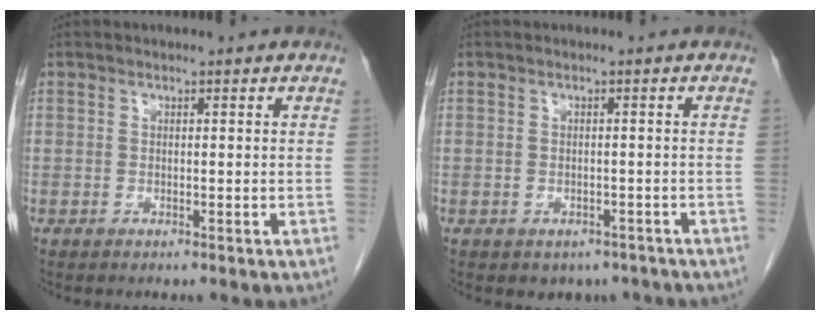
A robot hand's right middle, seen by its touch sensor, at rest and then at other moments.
{"total": 3.6, "force": [-2.7, 2.2, 0.7], "torque": [0.001, 0.008, -0.031]}